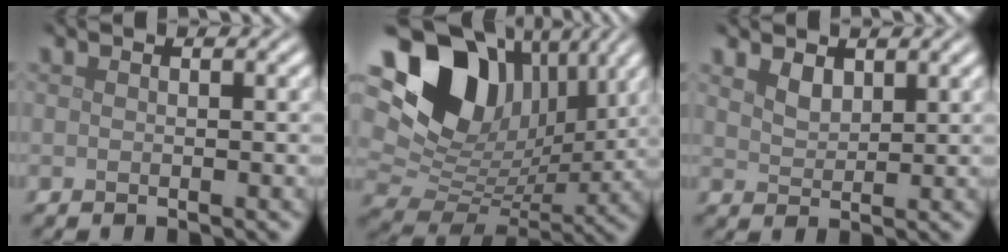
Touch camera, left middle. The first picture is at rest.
{"total": 16.4, "force": [6.5, 11.5, 9.6], "torque": [-0.177, 0.028, 0.125]}
{"total": 1.6, "force": [1.2, 0.9, 0.7], "torque": [-0.018, -0.001, 0.029]}